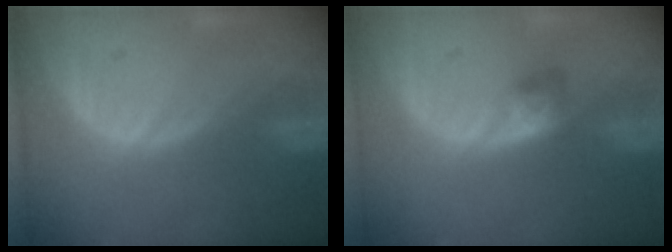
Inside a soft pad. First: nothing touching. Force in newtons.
{"total": 2.9, "press": 2.5, "slide": 1.4}